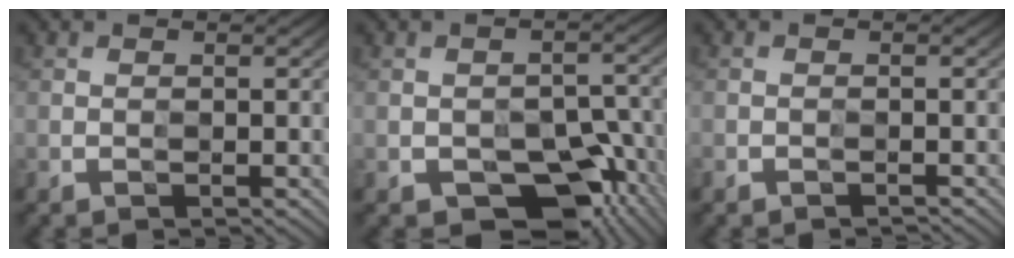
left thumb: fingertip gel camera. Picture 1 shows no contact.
{"total": 8.6, "force": [-5.4, 5.3, 4.2], "torque": [-0.052, -0.001, -0.080]}
{"total": 0.9, "force": [-0.8, -0.1, -0.5], "torque": [0.008, 0.000, -0.015]}